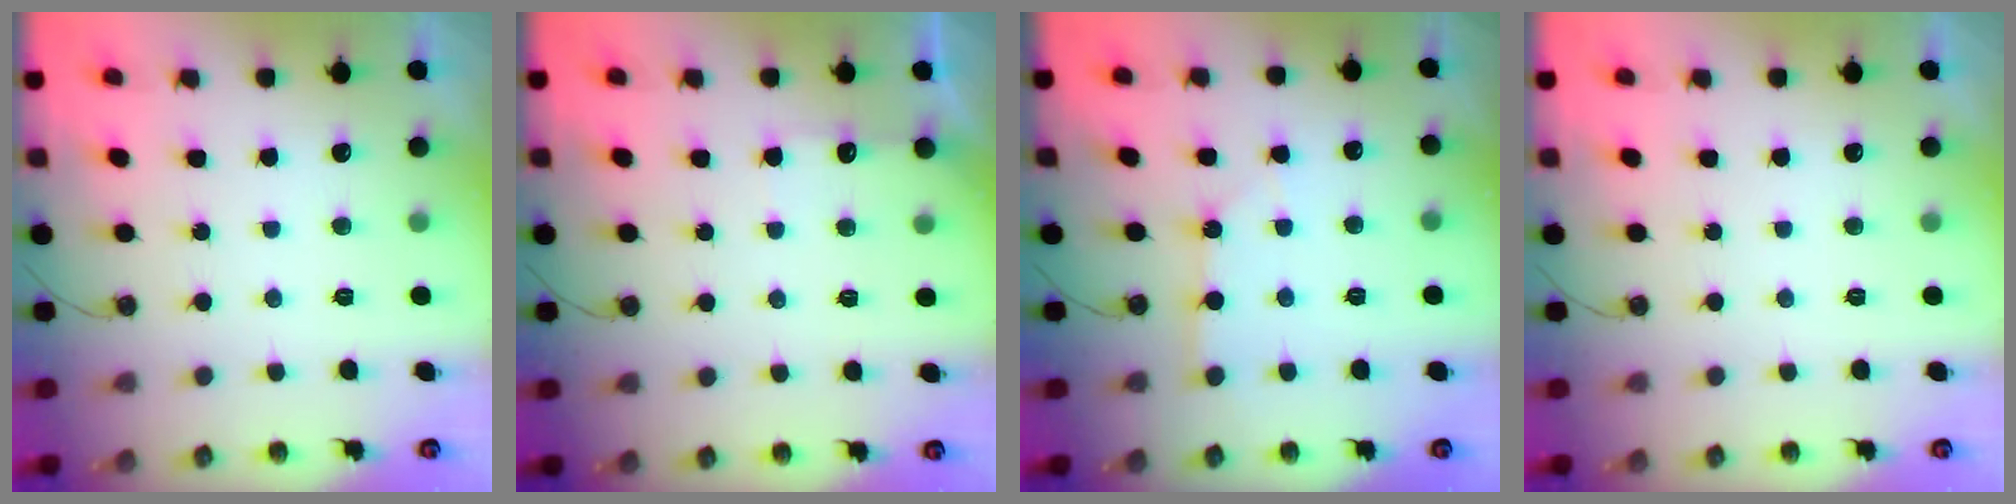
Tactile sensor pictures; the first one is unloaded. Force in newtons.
{"total": 4.3, "press": 4.2, "slide": 0.6}
{"total": 2.1, "press": 2.1, "slide": 0.3}
{"total": 0.0}